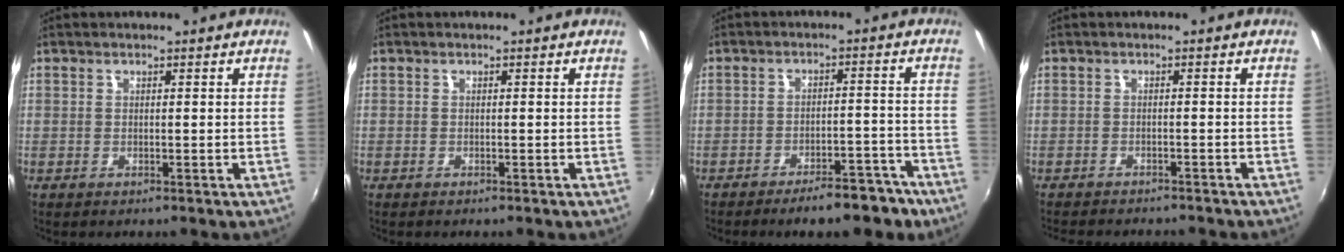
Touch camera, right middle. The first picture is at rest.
{"total": 0.5, "force": [-0.4, 0.3, 0.0], "torque": [-0.002, 0.001, -0.007]}
{"total": 8.7, "force": [-6.8, 2.8, 4.5], "torque": [-0.068, 0.020, -0.080]}
{"total": 7.7, "force": [-7.0, 1.5, 2.9], "torque": [-0.069, -0.016, -0.101]}